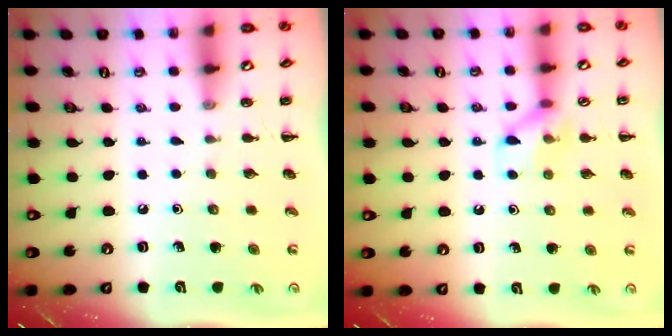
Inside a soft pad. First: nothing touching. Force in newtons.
{"total": 8.3, "press": 8.2, "slide": 1.3}